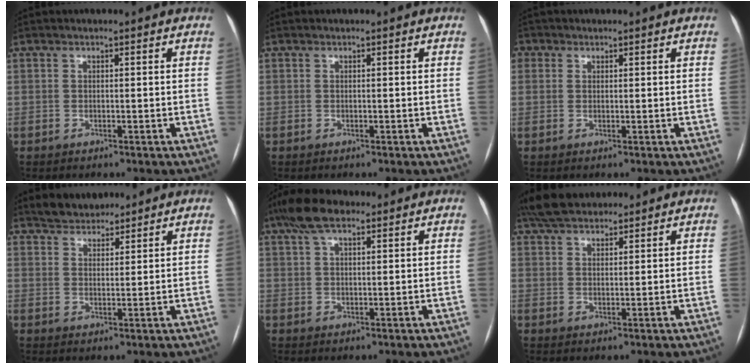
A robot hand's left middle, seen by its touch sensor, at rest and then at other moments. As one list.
[{"total": 0.0}, {"total": 1.6, "force": [0.6, 1.5, 0.1], "torque": [0.006, 0.001, 0.008]}, {"total": 4.9, "force": [4.4, 1.8, 0.9], "torque": [-0.017, 0.018, 0.079]}, {"total": 6.9, "force": [4.7, 2.4, 4.4], "torque": [-0.095, 0.028, 0.086]}, {"total": 8.2, "force": [7.1, 2.6, 3.2], "torque": [-0.058, 0.032, 0.129]}]